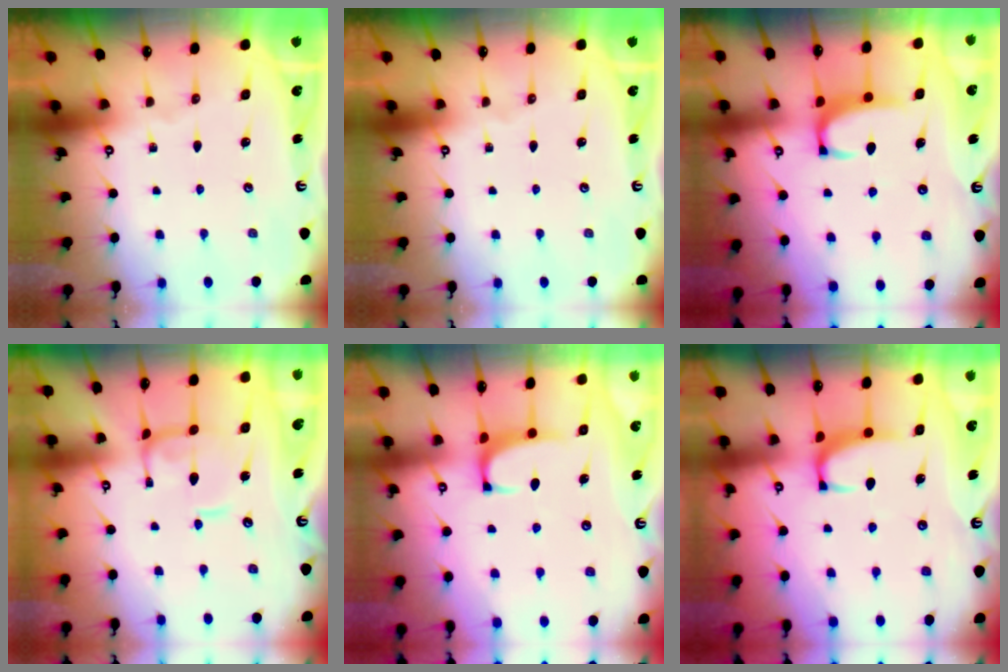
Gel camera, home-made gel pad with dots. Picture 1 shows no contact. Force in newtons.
{"total": 0.0}
{"total": 2.1, "press": 2.0, "slide": 0.6}
{"total": 2.8, "press": 2.7, "slide": 0.5}
{"total": 1.0, "press": 0.4, "slide": 0.9}
{"total": 2.9, "press": 2.8, "slide": 1.0}